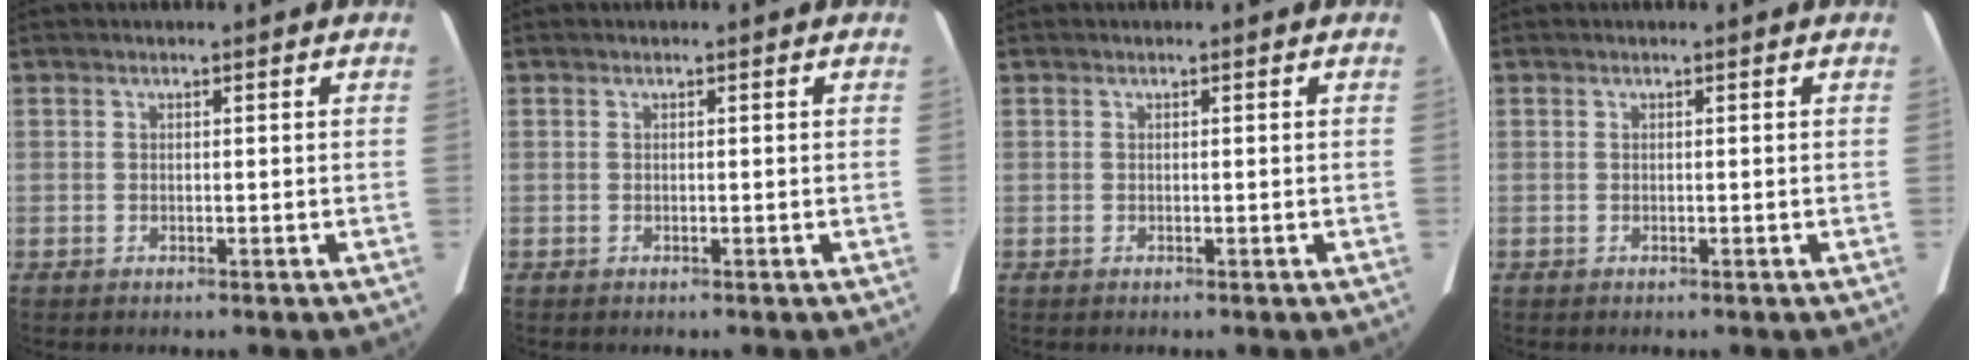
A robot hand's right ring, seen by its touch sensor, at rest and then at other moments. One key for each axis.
{"total": 0.0}
{"total": 0.0}
{"total": 0.0}